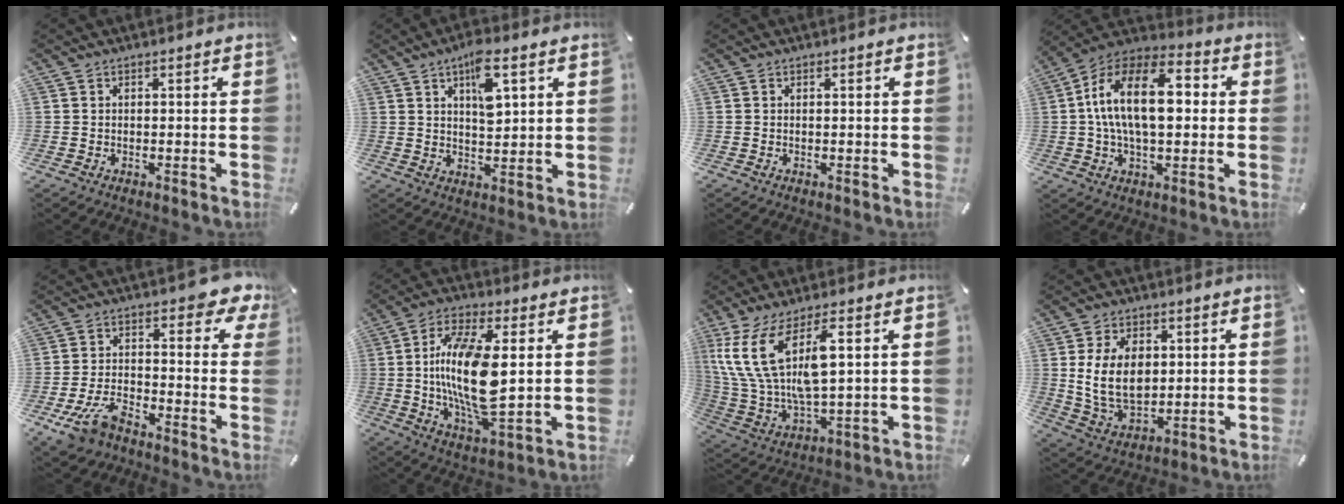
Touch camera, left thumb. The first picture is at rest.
{"total": 8.3, "force": [4.2, 3.1, 6.5], "torque": [-0.104, -0.013, 0.066]}
{"total": 0.0}
{"total": 17.8, "force": [1.4, 9.9, 14.8], "torque": [-0.285, 0.003, 0.017]}
{"total": 12.4, "force": [-4.0, 7.5, 9.0], "torque": [-0.152, 0.014, -0.076]}
{"total": 18.6, "force": [1.7, 6.9, 17.2], "torque": [-0.353, -0.022, 0.016]}
{"total": 14.8, "force": [5.8, 6.1, 12.1], "torque": [-0.289, -0.020, 0.097]}
{"total": 13.2, "force": [2.0, 9.2, 9.3], "torque": [-0.194, 0.001, 0.033]}